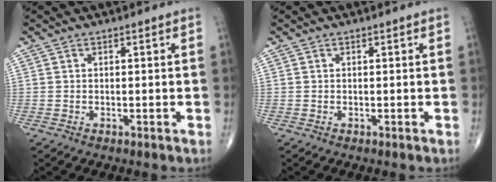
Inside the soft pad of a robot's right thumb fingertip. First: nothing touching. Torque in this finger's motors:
{"motor_torque": [0.00, 0.00, 0.01, -0.01, 0.00]}